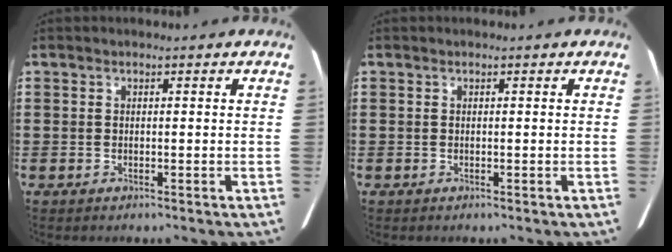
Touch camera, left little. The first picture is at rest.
{"total": 0.0}